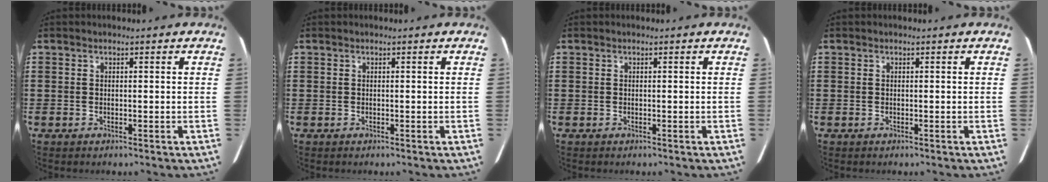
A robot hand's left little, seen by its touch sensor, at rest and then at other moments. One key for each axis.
{"total": 0.0}
{"total": 0.0}
{"total": 0.0}